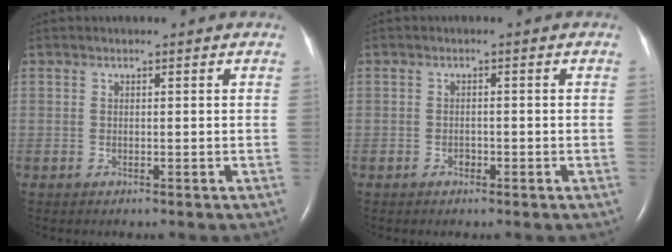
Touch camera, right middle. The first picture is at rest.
{"total": 1.0, "force": [-0.7, 0.6, 0.4], "torque": [-0.009, 0.002, -0.011]}